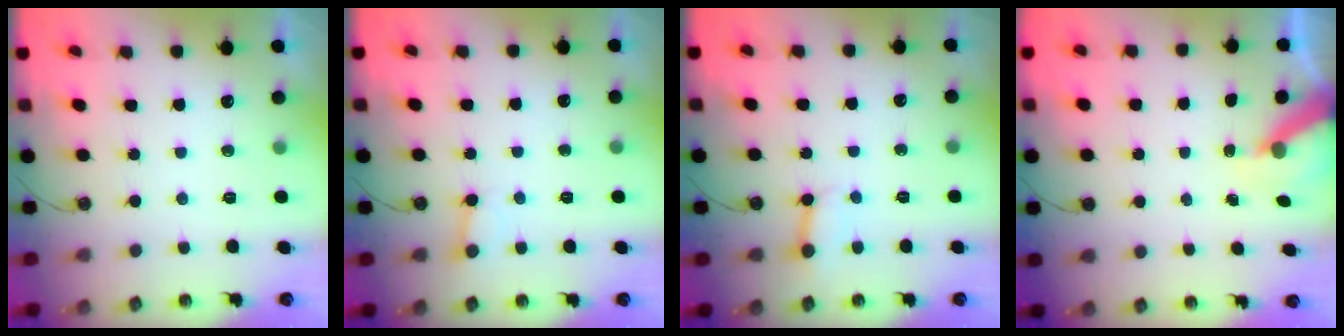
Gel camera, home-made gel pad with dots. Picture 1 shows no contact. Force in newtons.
{"total": 4.9, "press": 4.8, "slide": 0.6}
{"total": 2.5, "press": 2.5, "slide": 0.0}
{"total": 6.7, "press": 6.7, "slide": 0.7}